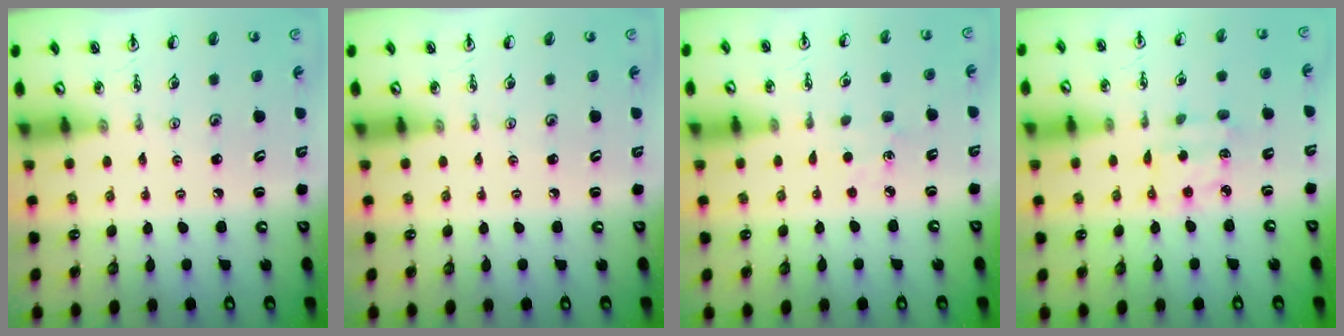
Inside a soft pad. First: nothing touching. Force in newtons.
{"total": 0.0}
{"total": 3.7, "press": 3.7, "slide": 0.5}
{"total": 2.9, "press": 2.9, "slide": 0.1}